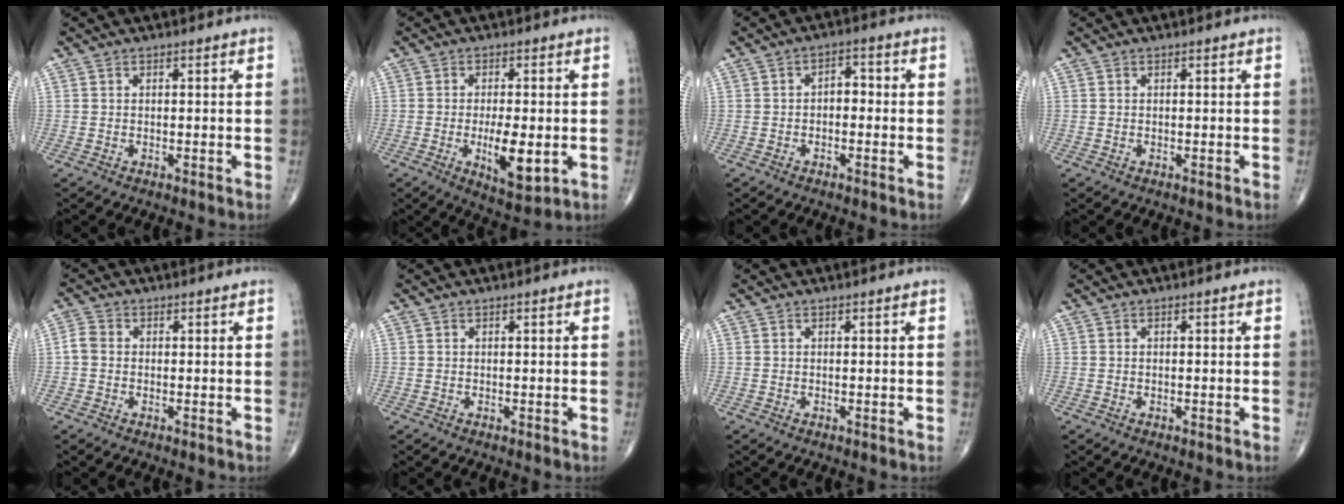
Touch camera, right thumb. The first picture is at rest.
{"total": 8.8, "force": [-1.7, 3.3, 8.0], "torque": [-0.125, -0.016, -0.022]}
{"total": 3.3, "force": [-0.5, 2.1, 2.5], "torque": [-0.022, 0.016, -0.016]}
{"total": 0.0}
{"total": 2.6, "force": [-0.3, 2.1, 1.6], "torque": [-0.030, 0.006, -0.014]}
{"total": 0.0}
{"total": 0.0}
{"total": 0.0}